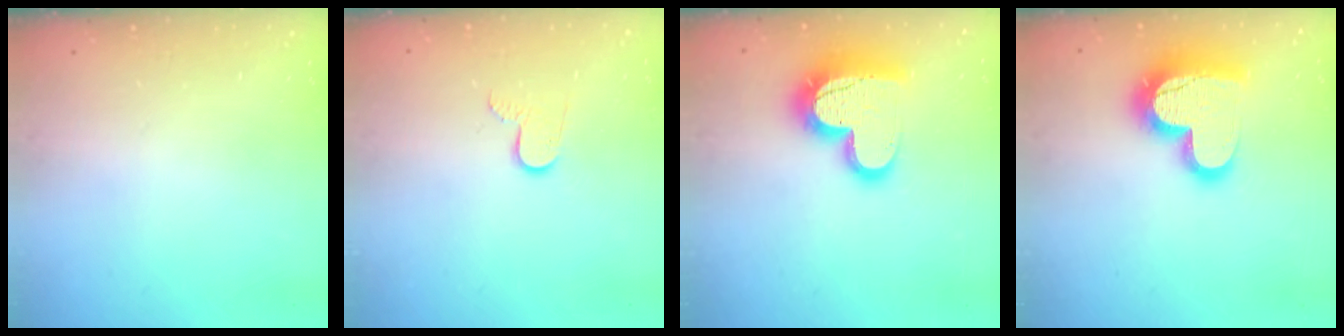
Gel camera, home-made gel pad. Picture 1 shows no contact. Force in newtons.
{"total": 6.1, "press": 6.1, "slide": 0.6}
{"total": 17.7, "press": 17.7, "slide": 1.5}
{"total": 17.8, "press": 17.7, "slide": 1.5}